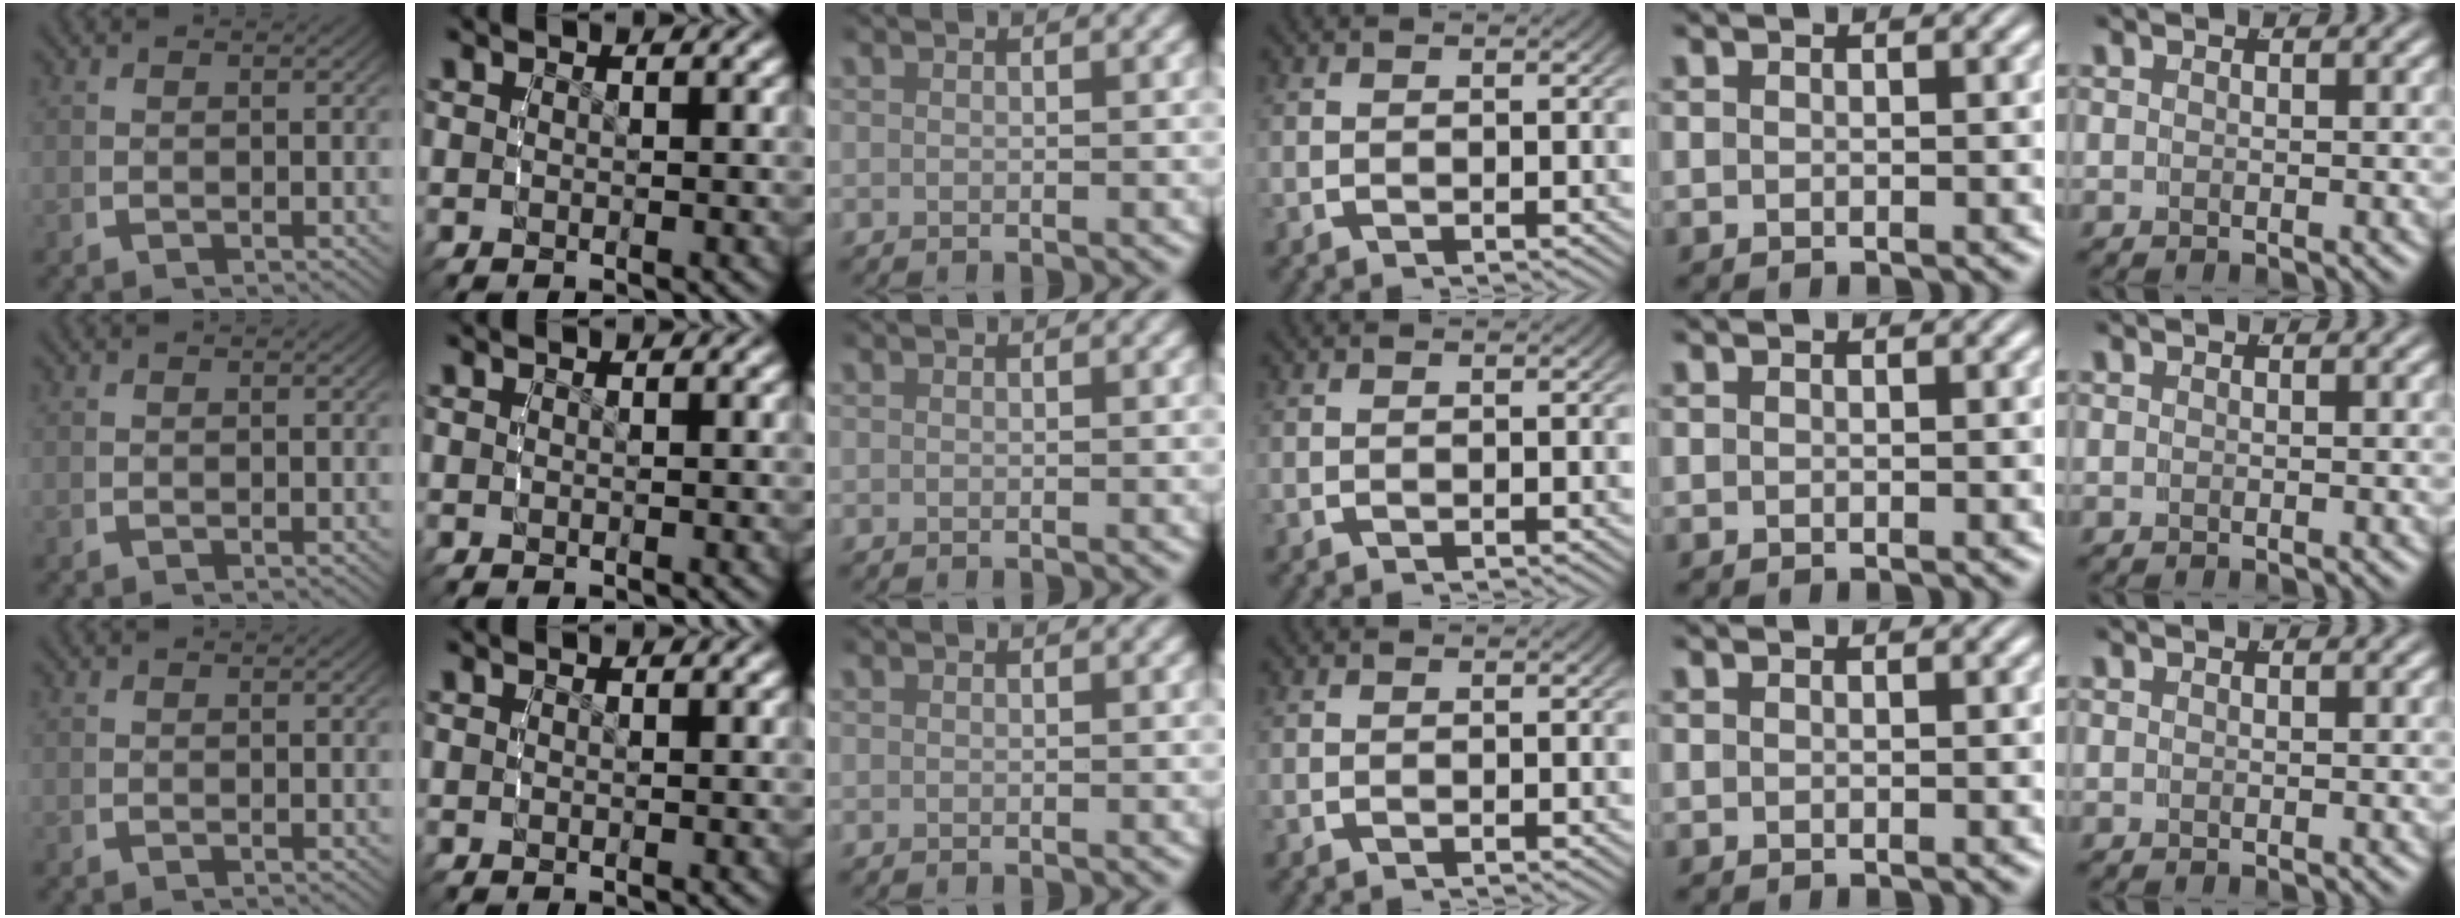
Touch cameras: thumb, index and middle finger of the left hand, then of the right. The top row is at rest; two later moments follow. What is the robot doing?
{"motion": "reach", "object": "paper plate"}